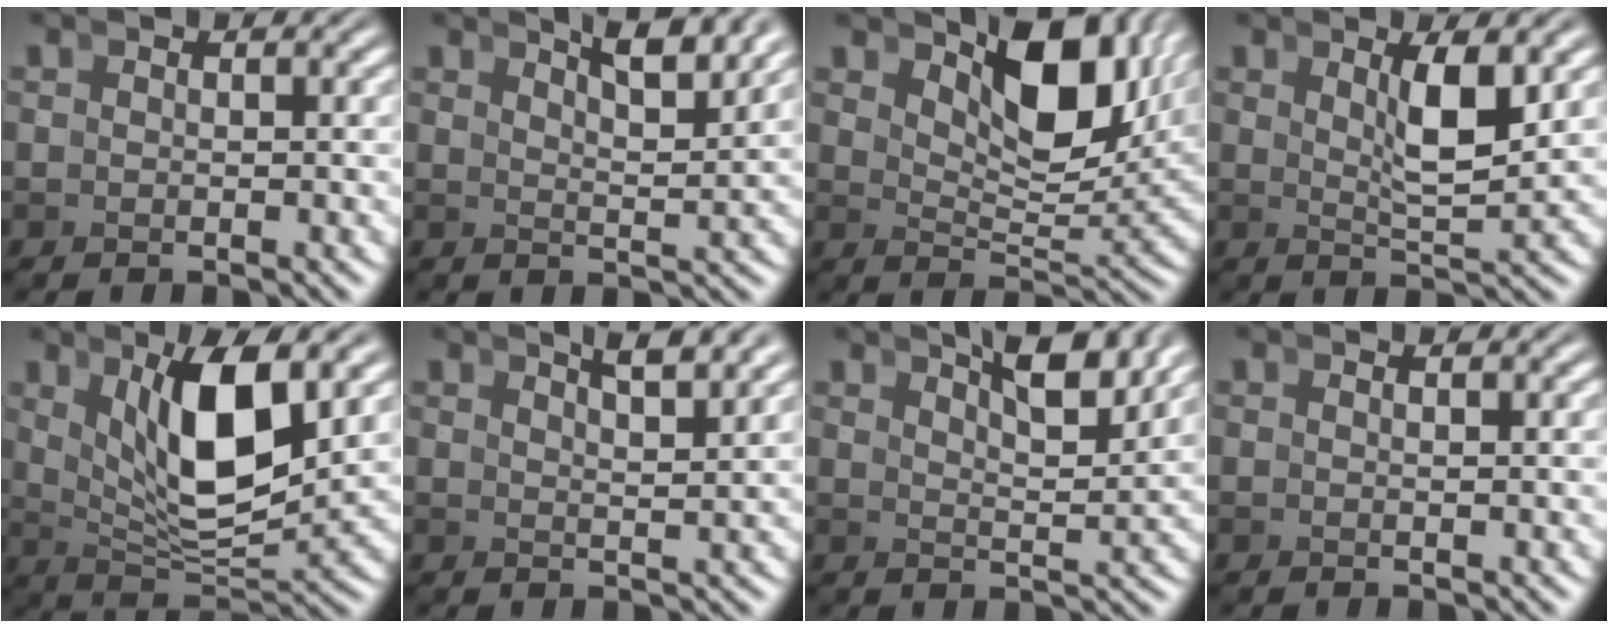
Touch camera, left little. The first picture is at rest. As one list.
[{"total": 4.6, "force": [3.7, -0.6, 2.7], "torque": [-0.021, 0.005, 0.060]}, {"total": 7.3, "force": [4.2, 2.0, 5.5], "torque": [-0.071, 0.002, 0.065]}, {"total": 3.2, "force": [1.4, -0.5, 2.8], "torque": [-0.040, -0.010, 0.031]}, {"total": 7.3, "force": [2.3, 2.0, 6.7], "torque": [-0.100, -0.007, 0.048]}, {"total": 3.5, "force": [2.7, -1.0, 1.9], "torque": [-0.011, 0.005, 0.048]}, {"total": 5.3, "force": [4.2, -0.2, 3.3], "torque": [-0.033, 0.005, 0.066]}, {"total": 0.0}]